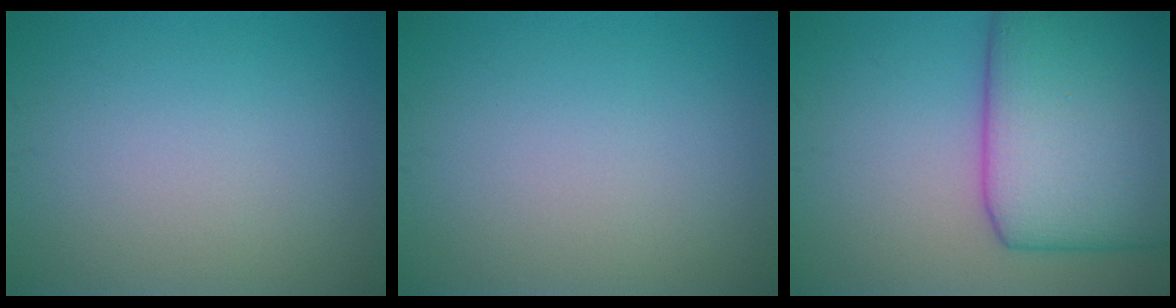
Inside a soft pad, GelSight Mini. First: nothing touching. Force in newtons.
{"total": 0.0}
{"total": 13.4, "press": 13.4, "slide": 0.4}